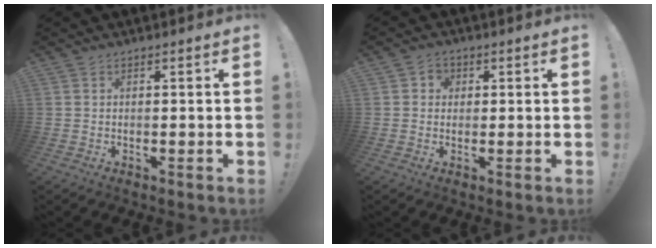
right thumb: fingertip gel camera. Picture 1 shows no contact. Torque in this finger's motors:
{"motor_torque": [0.10, 0.78, 0.20, -0.27, -0.03]}